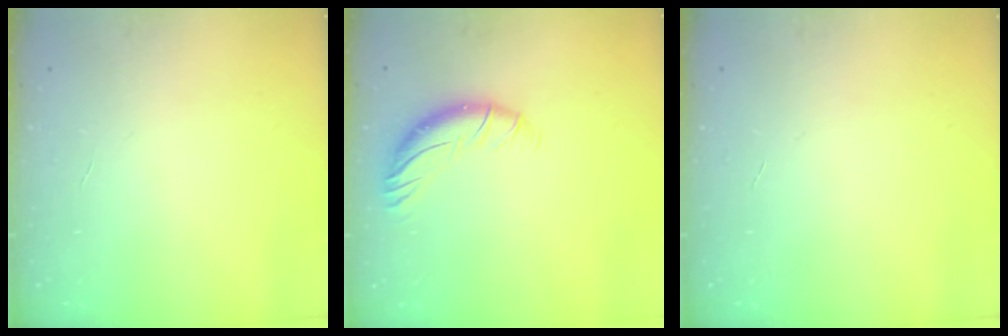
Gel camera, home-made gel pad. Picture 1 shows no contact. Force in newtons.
{"total": 9.6, "press": 9.4, "slide": 1.9}
{"total": 0.0}